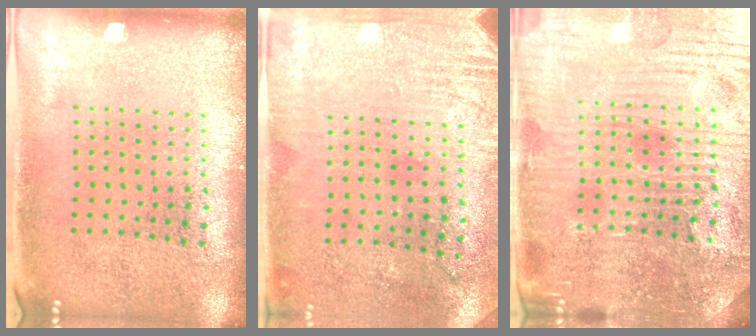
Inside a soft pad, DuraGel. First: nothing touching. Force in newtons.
{"total": 2.8, "press": 2.5, "slide": 1.4}
{"total": 5.2, "press": 5.0, "slide": 1.4}